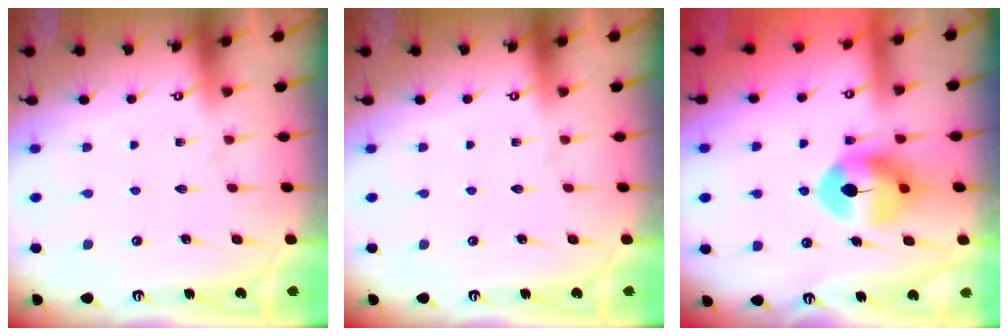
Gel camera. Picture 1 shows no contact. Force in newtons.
{"total": 0.0}
{"total": 8.8, "press": 8.7, "slide": 1.0}